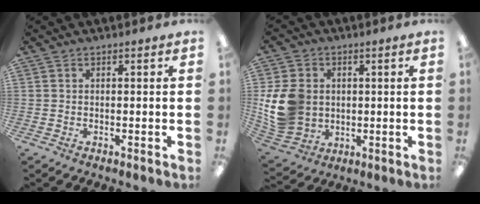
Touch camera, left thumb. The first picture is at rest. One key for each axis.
{"total": 13.3, "fx": 0.7, "fy": 11.1, "fz": 7.3, "tx": -0.161, "ty": 0.007, "tz": 0.017}